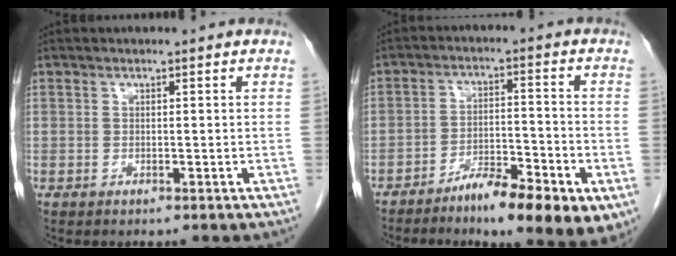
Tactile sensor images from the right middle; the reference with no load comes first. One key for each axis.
{"total": 11.4, "fx": -6.6, "fy": 2.0, "fz": 9.1, "tx": -0.135, "ty": -0.003, "tz": -0.101}